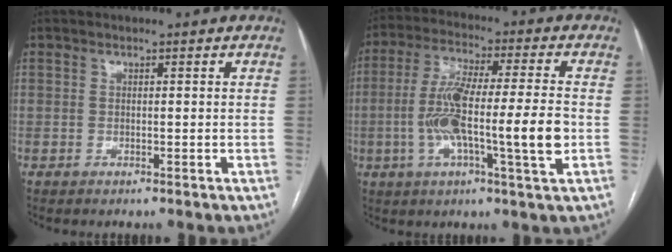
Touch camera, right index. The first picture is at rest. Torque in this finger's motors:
{"motor_torque": [1.04, 0.11, 0.44, 0.21]}